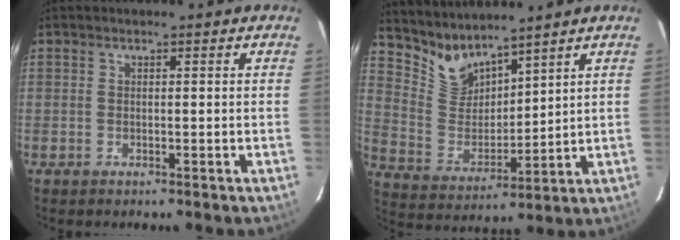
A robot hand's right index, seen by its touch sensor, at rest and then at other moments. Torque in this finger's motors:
{"motor_torque": [-0.37, 0.52, -0.02, -0.01]}